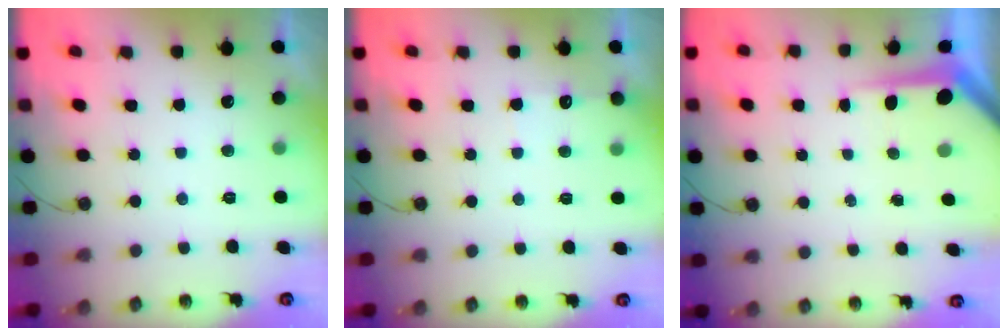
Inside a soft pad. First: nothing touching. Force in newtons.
{"total": 3.8, "press": 3.8, "slide": 0.5}
{"total": 4.7, "press": 4.6, "slide": 0.4}